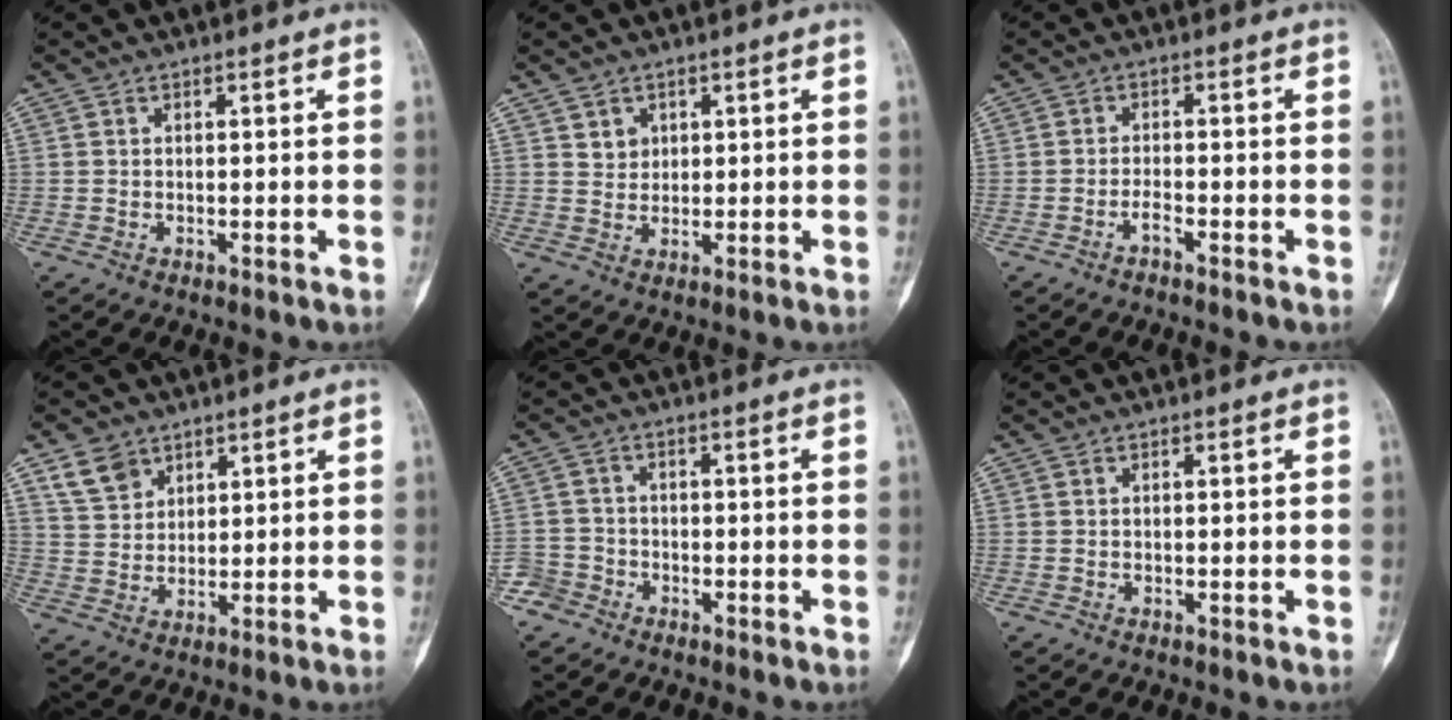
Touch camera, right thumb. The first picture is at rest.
{"total": 2.7, "force": [1.3, 2.3, 0.8], "torque": [0.001, -0.010, 0.025]}
{"total": 1.8, "force": [-1.4, 0.3, 1.1], "torque": [-0.027, 0.007, -0.026]}
{"total": 5.8, "force": [3.8, 3.9, 2.0], "torque": [-0.021, -0.017, 0.080]}
{"total": 3.6, "force": [-2.5, 2.6, -0.4], "torque": [0.025, 0.015, -0.057]}
{"total": 0.0}